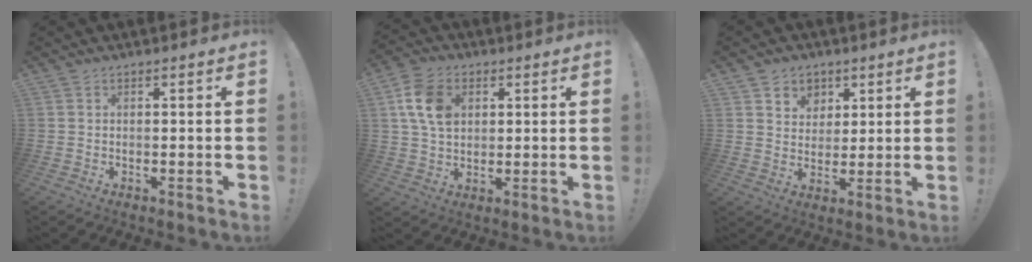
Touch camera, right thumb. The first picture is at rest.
{"total": 12.2, "force": [3.9, 9.1, 7.2], "torque": [-0.120, 0.004, 0.080]}
{"total": 6.6, "force": [3.2, 5.7, 0.8], "torque": [-0.010, -0.028, 0.063]}